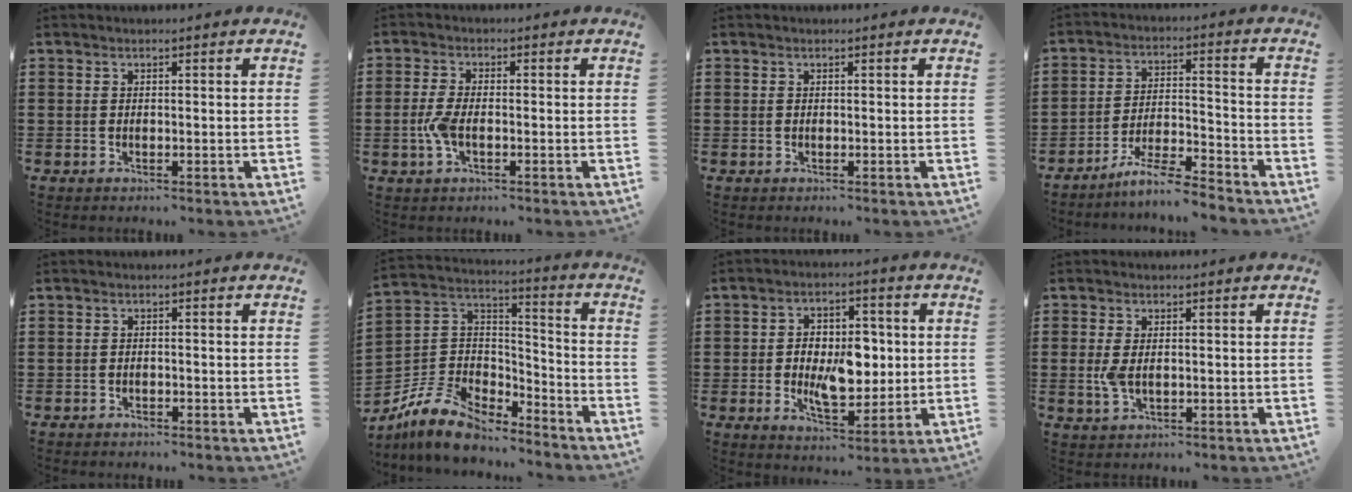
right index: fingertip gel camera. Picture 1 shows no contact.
{"total": 3.8, "force": [-0.9, 1.7, 3.3], "torque": [-0.086, -0.007, -0.023]}
{"total": 0.0}
{"total": 6.8, "force": [-6.3, -0.1, 2.7], "torque": [-0.055, -0.003, -0.120]}
{"total": 0.8, "force": [-0.7, 0.3, 0.0], "torque": [-0.003, 0.001, -0.015]}
{"total": 9.9, "force": [-8.4, 4.2, 3.2], "torque": [-0.098, 0.018, -0.171]}
{"total": 8.8, "force": [-0.2, 5.1, 7.2], "torque": [-0.122, 0.001, -0.010]}
{"total": 3.2, "force": [0.0, 1.8, 2.6], "torque": [-0.067, 0.000, -0.004]}